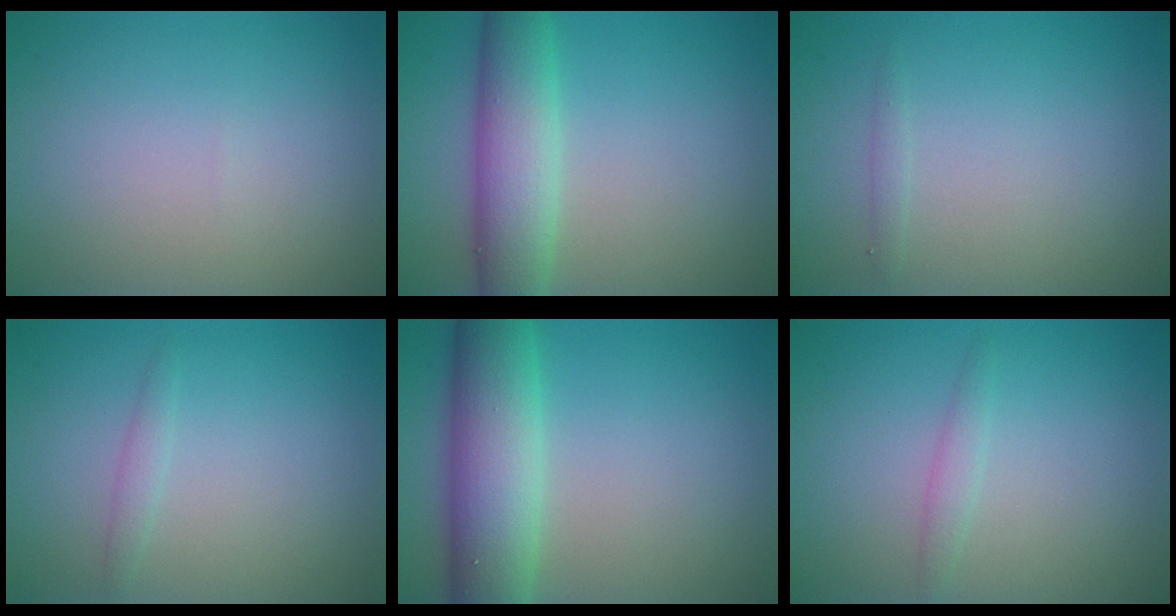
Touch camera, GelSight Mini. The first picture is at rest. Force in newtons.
{"total": 6.1, "press": 6.1, "slide": 0.6}
{"total": 0.6, "press": 0.6, "slide": 0.0}
{"total": 1.0, "press": 1.0, "slide": 0.1}
{"total": 8.3, "press": 8.3, "slide": 0.2}
{"total": 1.1, "press": 1.1, "slide": 0.0}